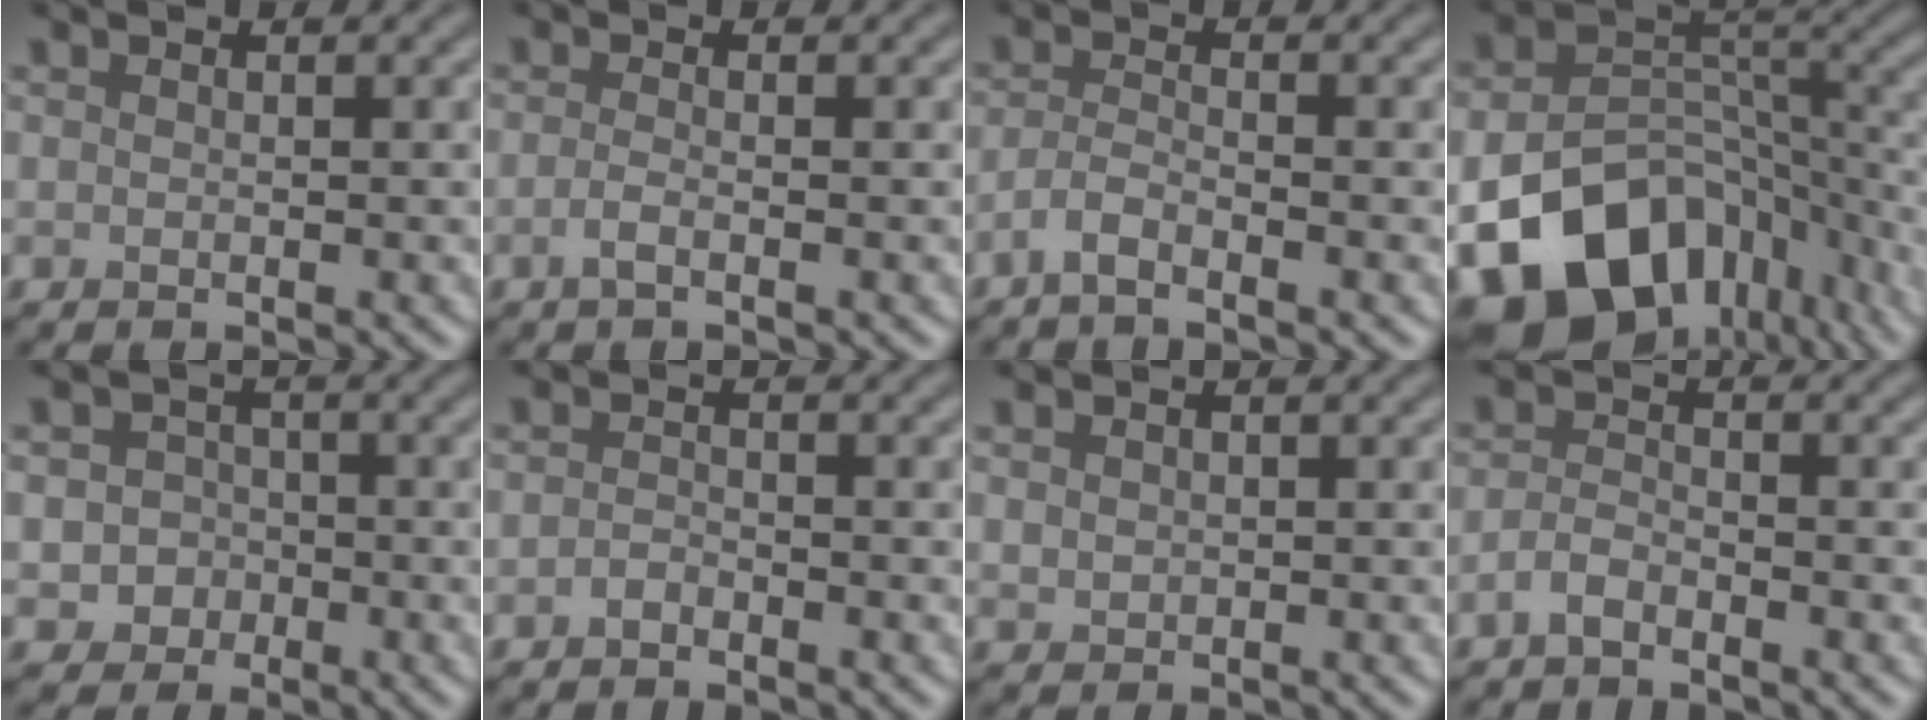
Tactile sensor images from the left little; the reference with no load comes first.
{"total": 1.3, "force": [-0.6, 0.4, 1.1], "torque": [-0.023, 0.001, -0.017]}
{"total": 1.8, "force": [-1.3, 0.3, 1.2], "torque": [-0.028, 0.001, -0.037]}
{"total": 15.2, "force": [-8.1, 10.0, 8.1], "torque": [-0.178, -0.027, -0.116]}
{"total": 3.0, "force": [-0.8, 2.9, 0.6], "torque": [0.017, 0.001, -0.021]}
{"total": 0.8, "force": [-0.6, 0.4, 0.4], "torque": [-0.008, 0.003, -0.015]}
{"total": 0.9, "force": [0.4, 0.8, 0.2], "torque": [-0.003, -0.001, 0.007]}
{"total": 1.6, "force": [-1.2, 0.6, 0.8], "torque": [-0.021, 0.004, -0.029]}